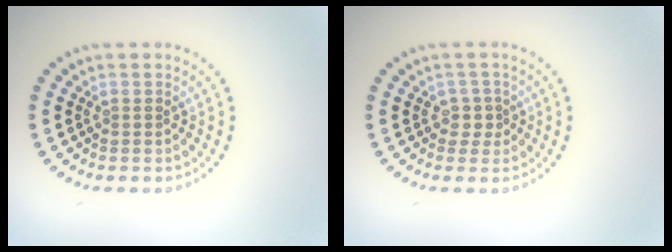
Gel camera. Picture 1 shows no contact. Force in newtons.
{"total": 1.5, "press": 1.1, "slide": 1.0}